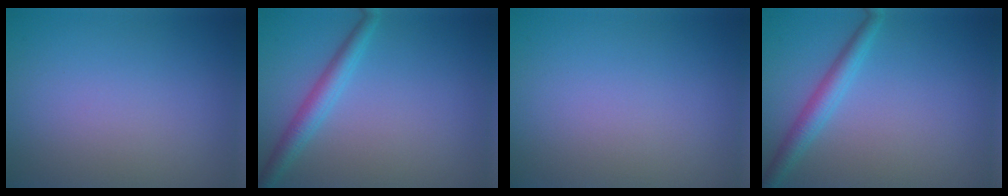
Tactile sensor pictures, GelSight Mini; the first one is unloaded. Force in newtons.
{"total": 2.7, "press": 2.7, "slide": 0.1}
{"total": 0.0}
{"total": 2.7, "press": 2.7, "slide": 0.1}